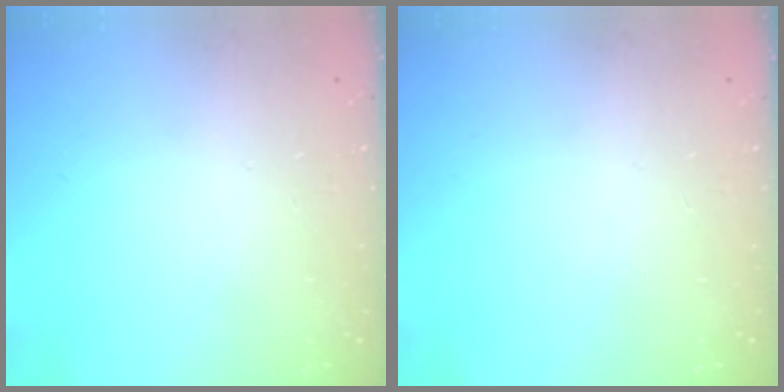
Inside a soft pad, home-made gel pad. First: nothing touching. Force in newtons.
{"total": 0.0}